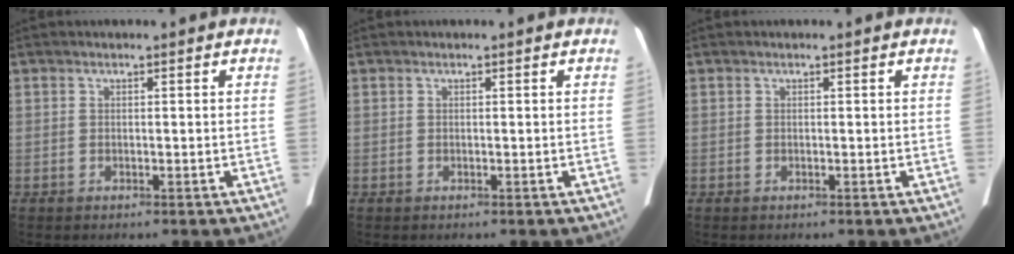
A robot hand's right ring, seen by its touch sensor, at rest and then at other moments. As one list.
[{"total": 0.0}, {"total": 0.0}]